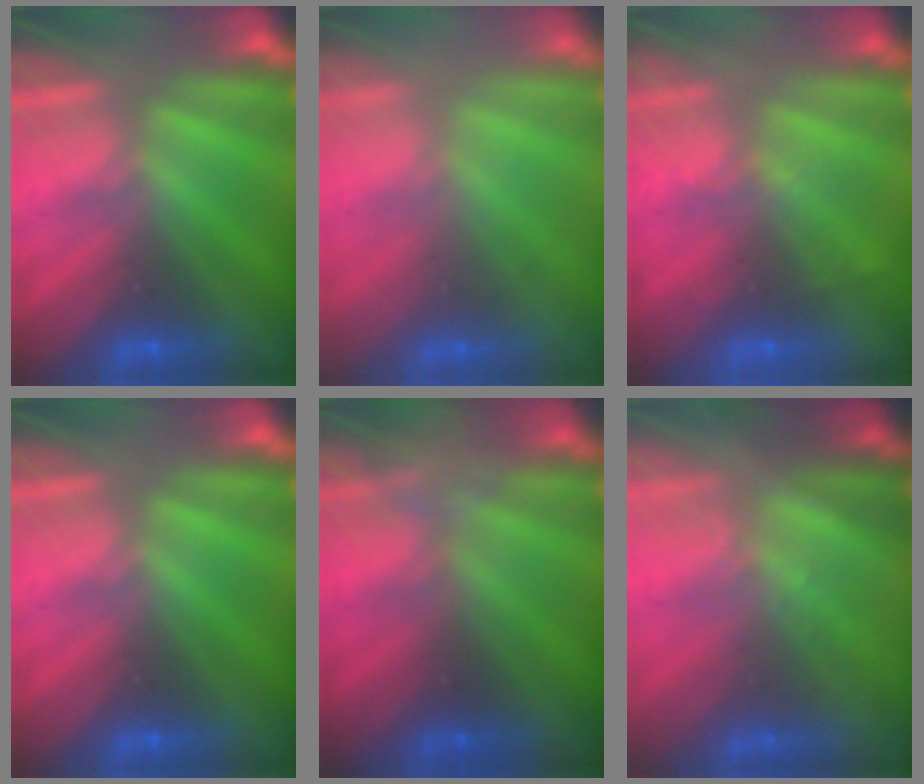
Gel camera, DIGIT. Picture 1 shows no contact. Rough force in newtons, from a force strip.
{"total": 2.2}
{"total": 2.0}
{"total": 0.0}
{"total": 2.3}
{"total": 1.2}